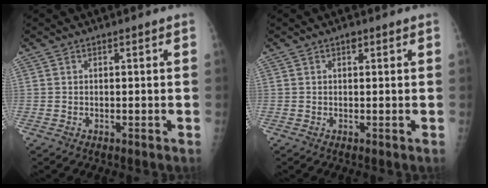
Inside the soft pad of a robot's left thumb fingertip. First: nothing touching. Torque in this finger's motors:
{"motor_torque": [-0.03, 0.01, 0.04, 0.05, 0.06]}